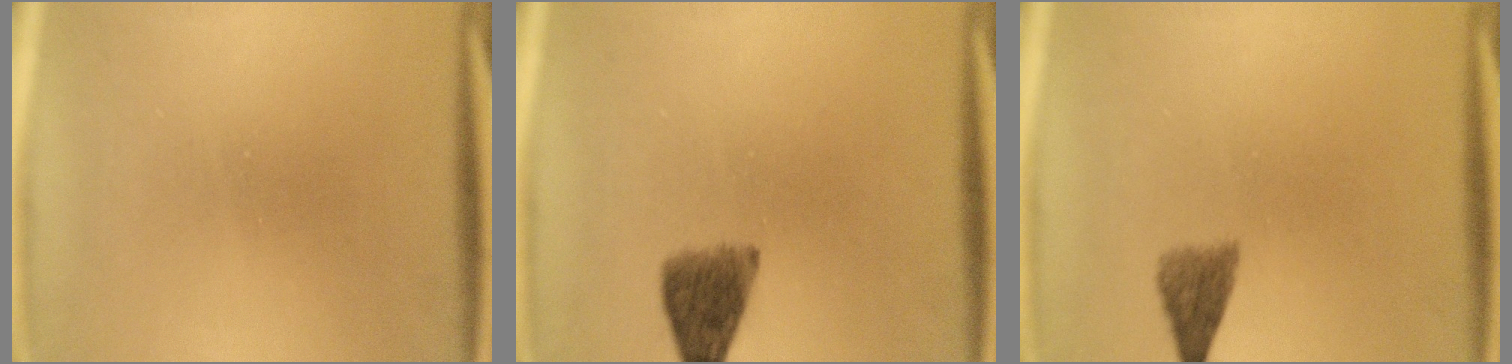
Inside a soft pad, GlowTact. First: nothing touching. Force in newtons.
{"total": 4.3}
{"total": 2.9}